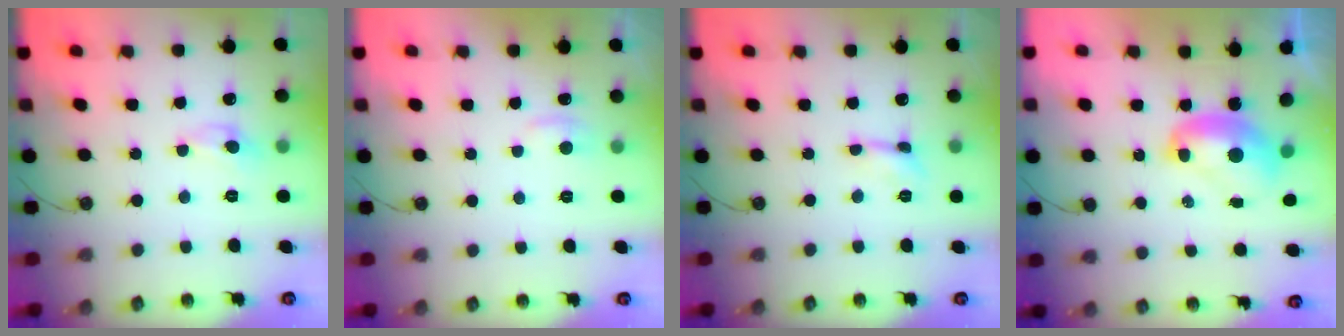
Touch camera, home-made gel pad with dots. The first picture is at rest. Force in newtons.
{"total": 1.1, "press": 0.8, "slide": 0.8}
{"total": 1.0, "press": 0.9, "slide": 0.4}
{"total": 2.4, "press": 2.3, "slide": 0.3}